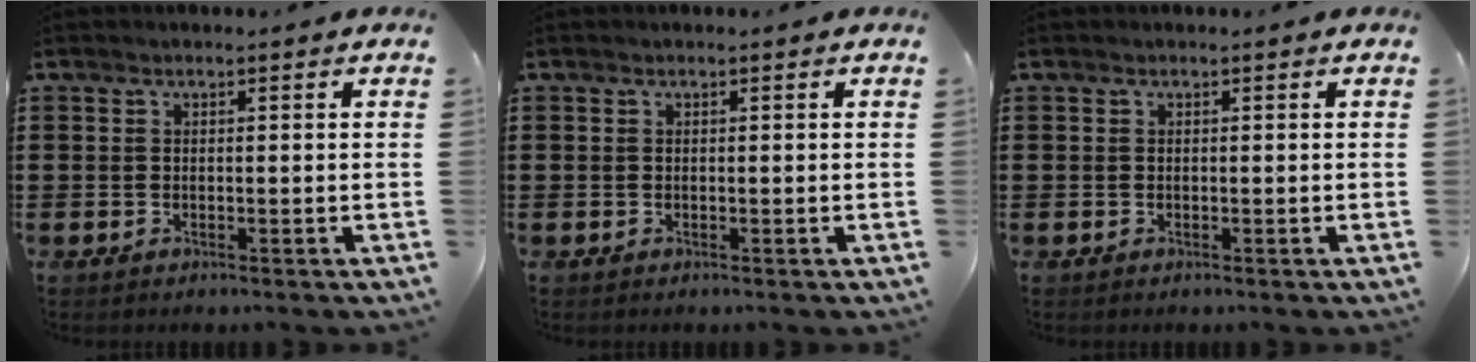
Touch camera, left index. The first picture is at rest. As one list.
[{"total": 0.0}, {"total": 0.0}]